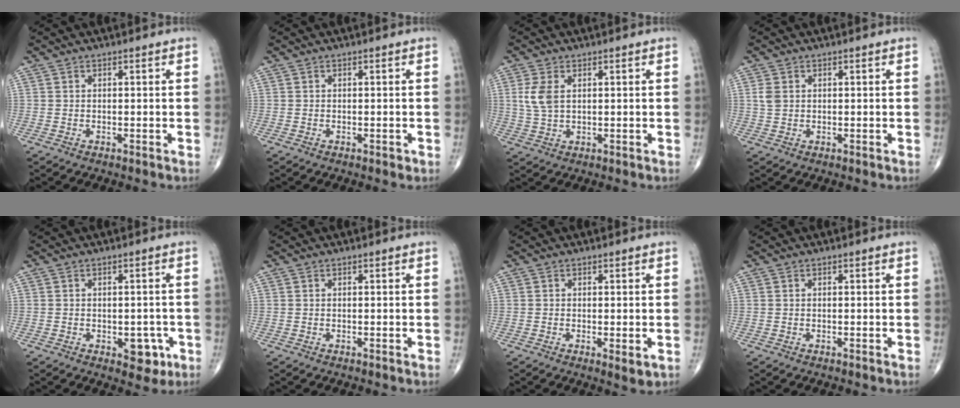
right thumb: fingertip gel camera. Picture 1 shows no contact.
{"total": 0.5, "force": [-0.3, 0.3, 0.3], "torque": [-0.002, 0.000, -0.004]}
{"total": 4.7, "force": [1.2, 2.7, 3.7], "torque": [-0.086, 0.000, 0.028]}
{"total": 2.2, "force": [0.5, 1.7, 1.4], "torque": [-0.029, 0.002, 0.012]}
{"total": 4.9, "force": [-1.7, 3.0, 3.4], "torque": [-0.013, 0.006, -0.017]}
{"total": 0.0}
{"total": 2.4, "force": [-0.5, 0.8, 2.2], "torque": [-0.034, -0.008, -0.007]}
{"total": 0.0}